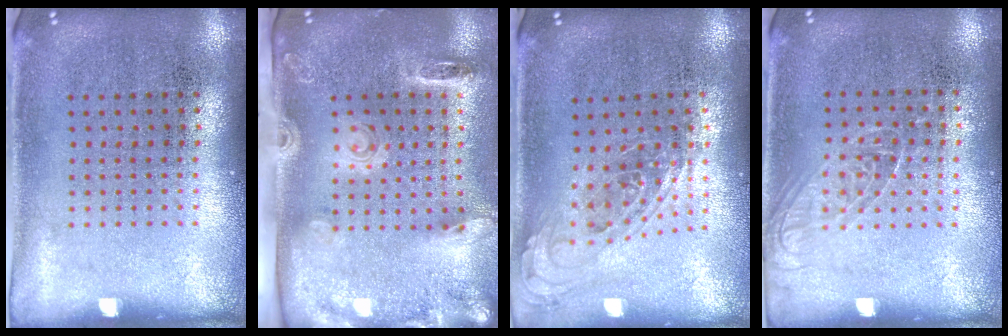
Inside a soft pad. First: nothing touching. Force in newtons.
{"total": 2.7, "press": 1.9, "slide": 1.9}
{"total": 0.8, "press": 0.8, "slide": 0.2}
{"total": 1.1, "press": 0.9, "slide": 0.5}